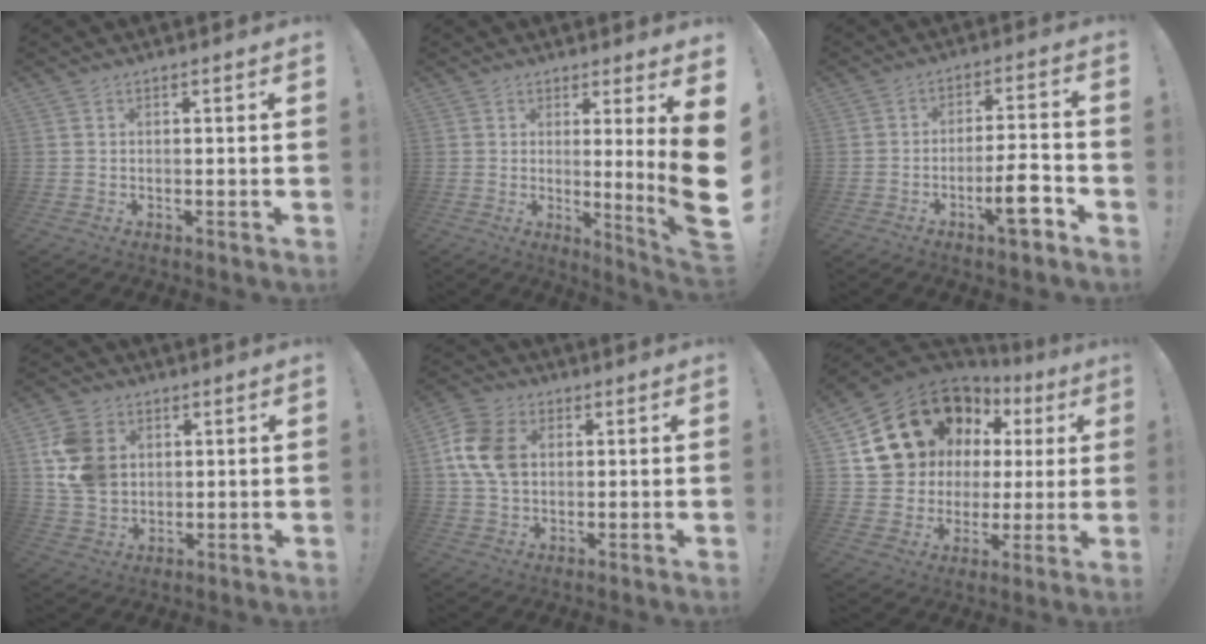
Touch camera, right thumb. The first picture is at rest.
{"total": 9.4, "force": [0.8, -1.6, 9.2], "torque": [-0.138, -0.036, 0.007]}
{"total": 9.7, "force": [-4.9, 1.9, 8.1], "torque": [-0.111, 0.021, -0.084]}
{"total": 13.6, "force": [3.5, 10.8, 7.6], "torque": [-0.139, -0.009, 0.071]}
{"total": 12.8, "force": [2.6, 9.7, 8.1], "torque": [-0.151, 0.005, 0.050]}
{"total": 18.9, "force": [9.6, 14.0, 8.3], "torque": [-0.123, -0.064, 0.205]}